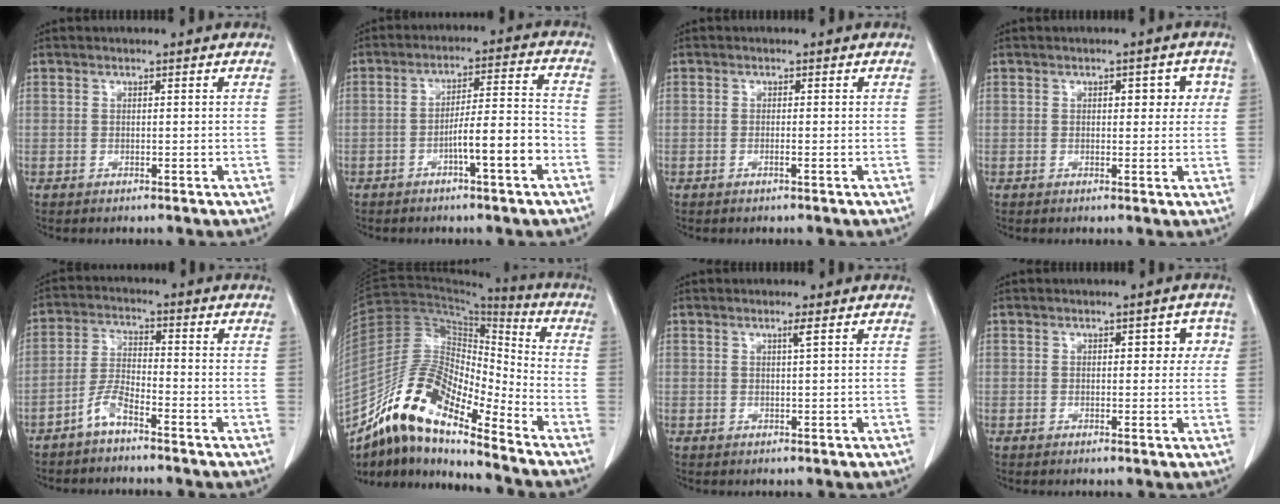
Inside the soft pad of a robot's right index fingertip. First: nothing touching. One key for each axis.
{"total": 8.3, "fx": -3.5, "fy": 0.4, "fz": 7.6, "tx": -0.121, "ty": 0.016, "tz": -0.055}
{"total": 0.7, "fx": -0.3, "fy": -0.1, "fz": 0.6, "tx": -0.012, "ty": 0.000, "tz": -0.005}
{"total": 3.9, "fx": 1.0, "fy": 2.1, "fz": 3.2, "tx": -0.029, "ty": 0.013, "tz": 0.011}
{"total": 4.3, "fx": -3.3, "fy": 0.7, "fz": 2.6, "tx": -0.060, "ty": 0.000, "tz": -0.068}
{"total": 15.2, "fx": -12.1, "fy": 3.5, "fz": 8.4, "tx": -0.154, "ty": 0.032, "tz": -0.219}
{"total": 1.0, "fx": 0.4, "fy": -0.3, "fz": 0.8, "tx": -0.022, "ty": -0.003, "tz": 0.012}
{"total": 3.5, "fx": 0.9, "fy": 2.0, "fz": 2.7, "tx": -0.018, "ty": 0.017, "tz": 0.007}